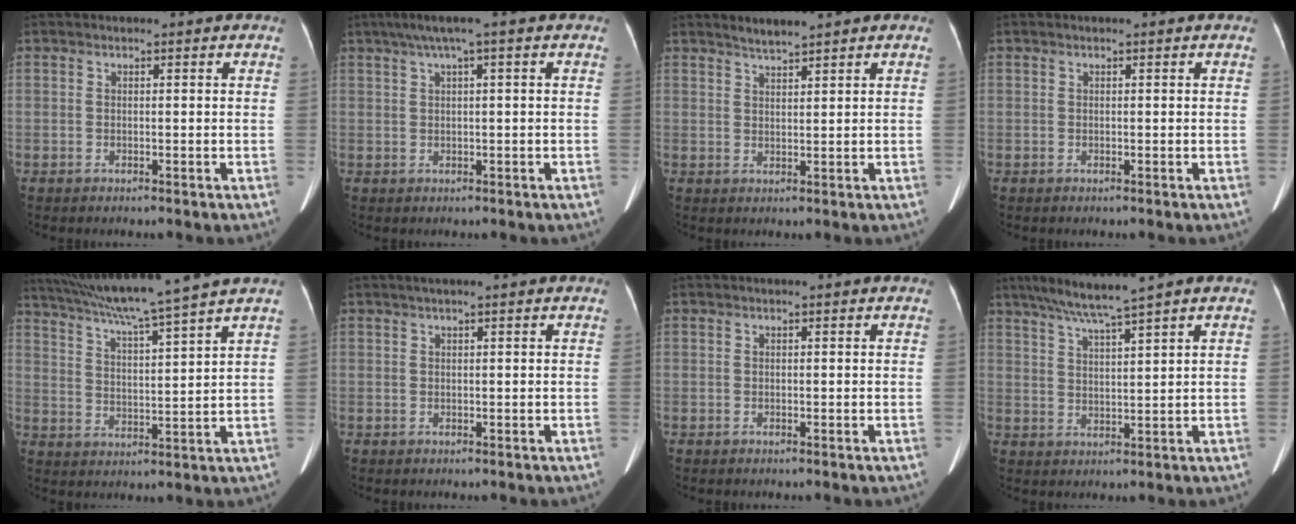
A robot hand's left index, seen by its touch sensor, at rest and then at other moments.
{"total": 4.5, "force": [2.3, -0.1, 3.9], "torque": [-0.077, 0.028, 0.044]}
{"total": 2.3, "force": [2.2, -0.2, 0.8], "torque": [-0.017, 0.005, 0.044]}
{"total": 0.0}
{"total": 14.9, "force": [12.7, -2.4, 7.4], "torque": [-0.128, -0.005, 0.197]}
{"total": 1.5, "force": [1.0, -0.2, 1.1], "torque": [-0.022, 0.014, 0.020]}
{"total": 0.0}
{"total": 6.7, "force": [5.1, -1.2, 4.1], "torque": [-0.078, 0.002, 0.096]}